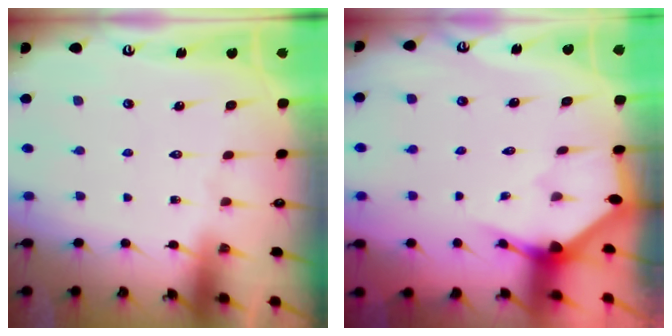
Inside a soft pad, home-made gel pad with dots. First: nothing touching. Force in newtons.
{"total": 2.8, "press": 2.8, "slide": 0.2}